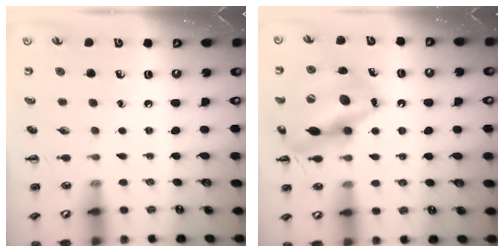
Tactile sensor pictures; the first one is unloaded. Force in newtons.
{"total": 17.7, "press": 17.6, "slide": 1.8}